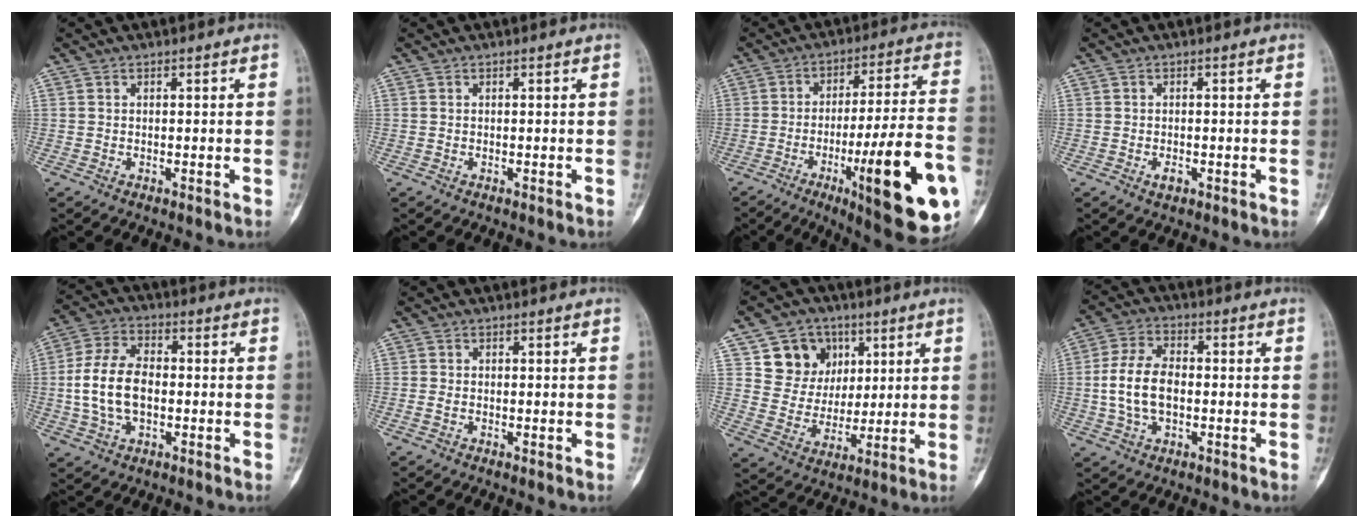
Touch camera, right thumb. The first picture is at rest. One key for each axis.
{"total": 0.0}
{"total": 24.3, "fx": -8.8, "fy": 4.7, "fz": 22.1, "tx": -0.287, "ty": 0.018, "tz": -0.121}
{"total": 1.7, "fx": -0.6, "fy": 1.1, "fz": 1.1, "tx": -0.015, "ty": 0.002, "tz": -0.009}
{"total": 11.7, "fx": -1.1, "fy": 7.2, "fz": 9.1, "tx": -0.176, "ty": 0.021, "tz": -0.025}
{"total": 0.9, "fx": -0.3, "fy": 0.6, "fz": 0.6, "tx": -0.020, "ty": 0.000, "tz": -0.007}
{"total": 12.1, "fx": 5.1, "fy": 10.3, "fz": 3.5, "tx": -0.015, "ty": -0.017, "tz": 0.094}
{"total": 10.0, "fx": -1.0, "fy": 6.1, "fz": 7.9, "tx": -0.153, "ty": 0.019, "tz": -0.023}